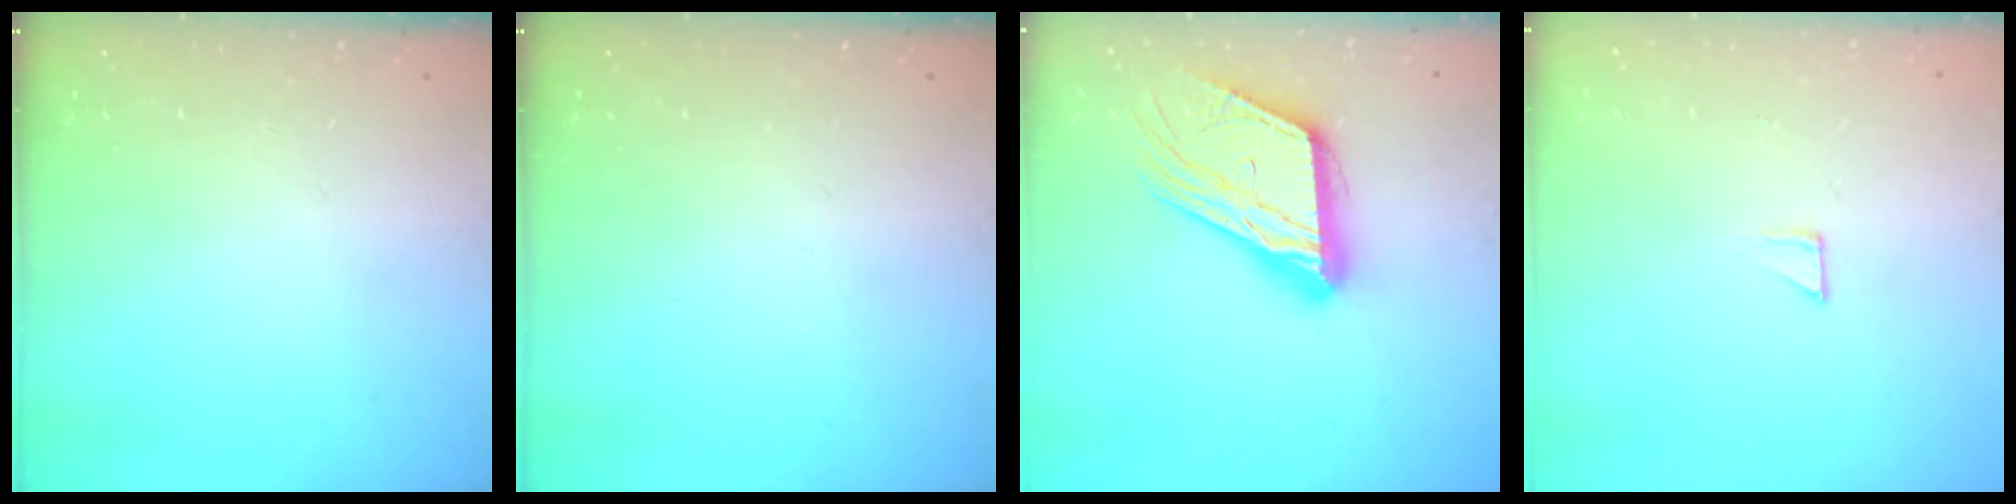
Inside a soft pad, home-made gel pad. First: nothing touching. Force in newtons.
{"total": 0.0}
{"total": 17.4, "press": 17.3, "slide": 1.9}
{"total": 2.3, "press": 2.3, "slide": 0.2}